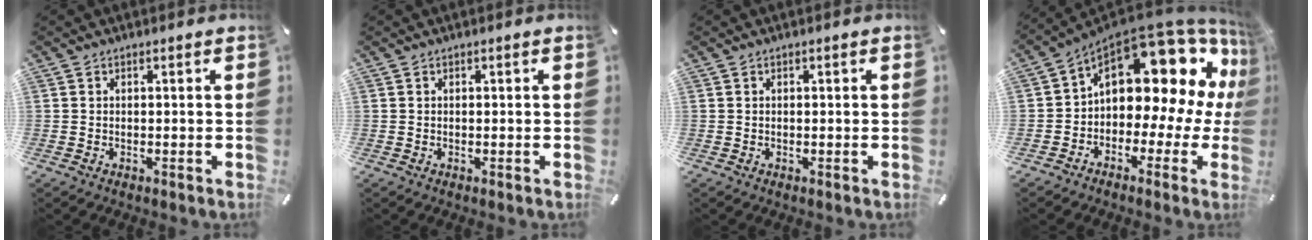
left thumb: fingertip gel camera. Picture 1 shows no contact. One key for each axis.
{"total": 0.0}
{"total": 0.0}
{"total": 17.9, "fx": 6.9, "fy": 10.2, "fz": 13.1, "tx": -0.190, "ty": -0.059, "tz": 0.110}